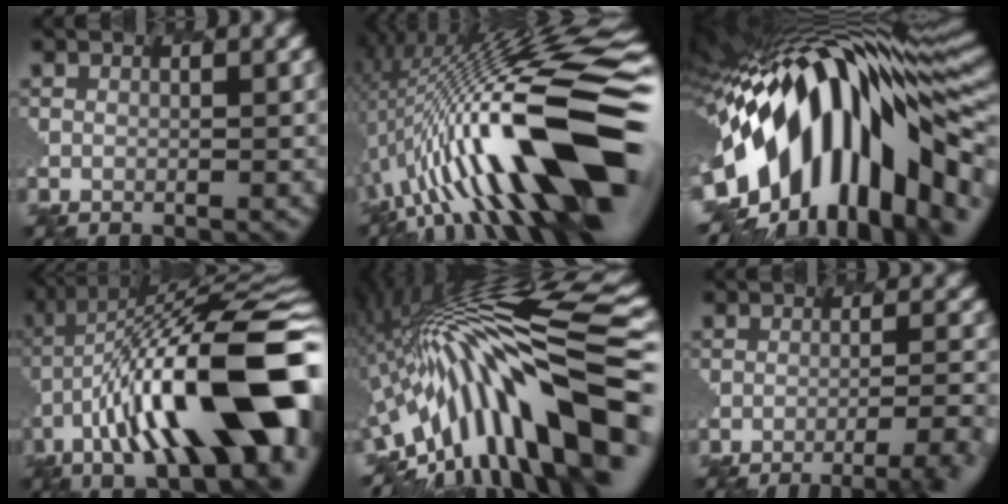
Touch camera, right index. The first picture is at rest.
{"total": 14.9, "force": [-2.2, 4.4, 14.1], "torque": [-0.253, 0.043, -0.054]}
{"total": 13.8, "force": [-3.8, 7.4, 11.0], "torque": [-0.183, 0.030, -0.080]}
{"total": 15.3, "force": [-3.9, 5.0, 13.9], "torque": [-0.237, 0.034, -0.065]}
{"total": 12.8, "force": [-4.9, 3.8, 11.2], "torque": [-0.191, 0.038, -0.093]}
{"total": 6.0, "force": [-4.7, 1.0, 3.5], "torque": [-0.044, 0.003, -0.046]}